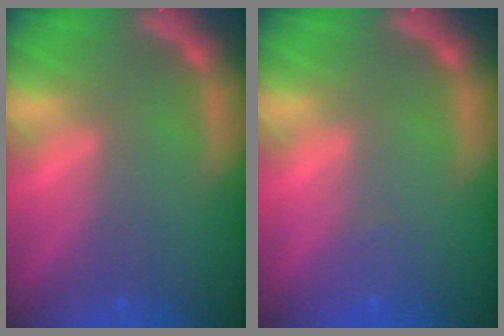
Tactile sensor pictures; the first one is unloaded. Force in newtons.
{"total": 1.0}